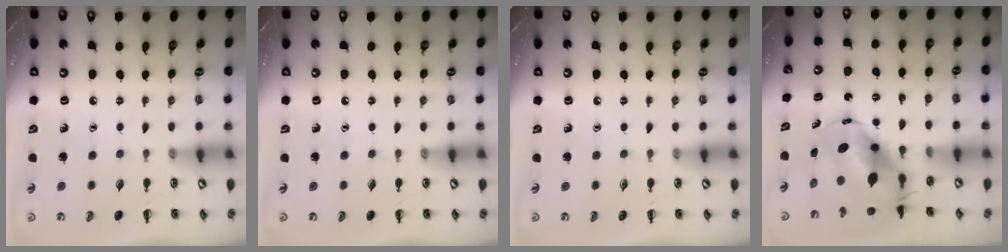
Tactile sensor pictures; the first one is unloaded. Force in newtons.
{"total": 0.0}
{"total": 0.0}
{"total": 8.9, "press": 8.6, "slide": 2.1}